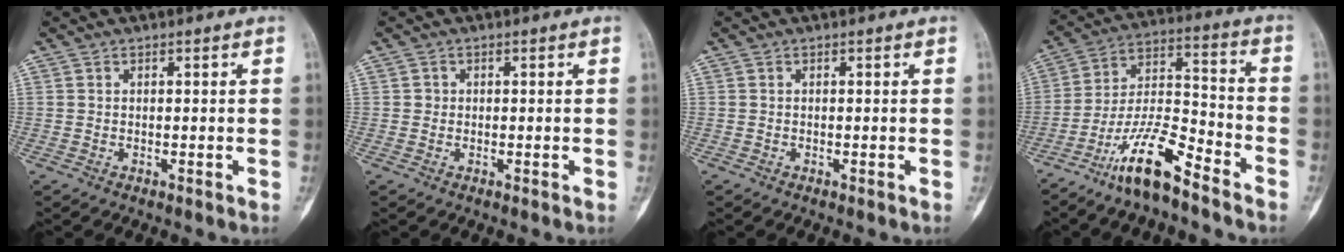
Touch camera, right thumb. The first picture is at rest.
{"total": 0.8, "force": [0.0, 0.8, 0.1], "torque": [0.004, 0.004, 0.001]}
{"total": 0.0}
{"total": 13.4, "force": [-9.6, 3.2, 8.8], "torque": [-0.167, 0.073, -0.184]}